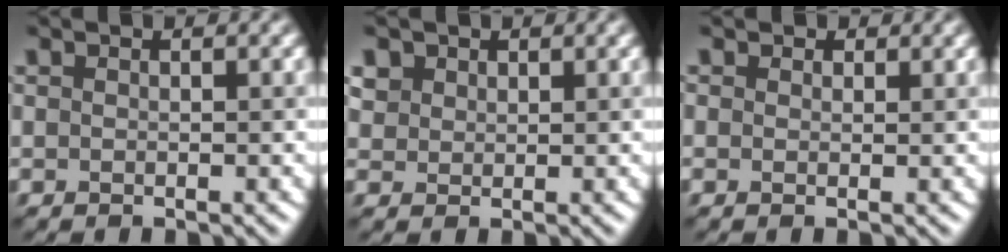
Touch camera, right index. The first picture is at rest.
{"total": 2.3, "force": [1.4, 1.7, 0.5], "torque": [-0.022, 0.004, 0.031]}
{"total": 0.9, "force": [0.6, 0.6, 0.2], "torque": [-0.002, -0.001, 0.002]}